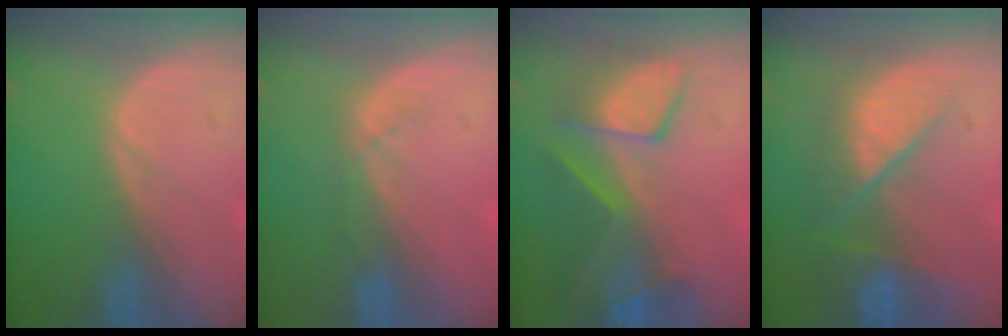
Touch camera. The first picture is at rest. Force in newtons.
{"total": 2.1, "press": 1.9, "slide": 0.9}
{"total": 8.8, "press": 8.2, "slide": 3.0}
{"total": 9.7, "press": 8.3, "slide": 5.1}